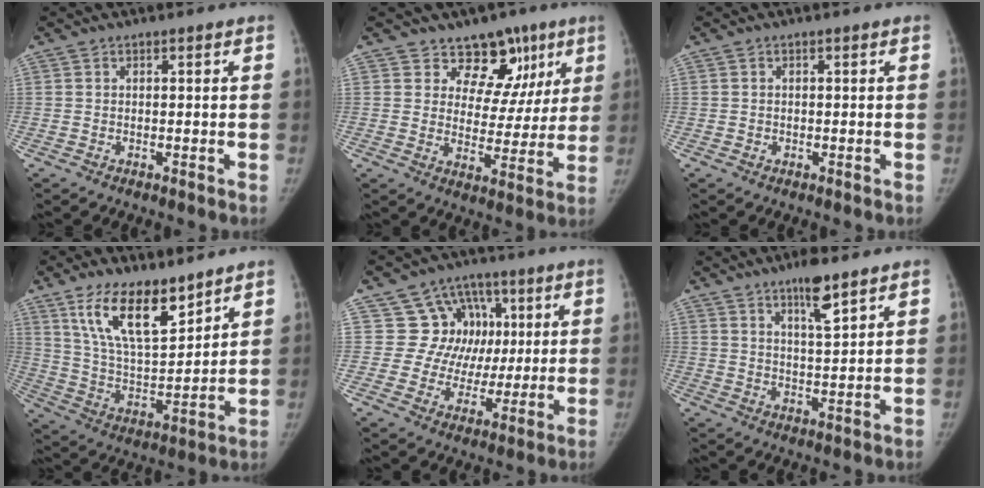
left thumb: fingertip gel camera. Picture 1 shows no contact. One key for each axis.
{"total": 12.0, "fx": 7.7, "fy": 8.5, "fz": 3.3, "tx": 0.016, "ty": -0.029, "tz": 0.098}
{"total": 0.7, "fx": -0.1, "fy": 0.7, "fz": 0.1, "tx": 0.001, "ty": 0.003, "tz": -0.002}
{"total": 15.1, "fx": 10.1, "fy": 5.7, "fz": 9.6, "tx": -0.142, "ty": -0.061, "tz": 0.199}
{"total": 12.5, "fx": 3.0, "fy": 11.4, "fz": 4.1, "tx": -0.005, "ty": 0.008, "tz": 0.052}
{"total": 6.8, "fx": 4.5, "fy": 1.3, "fz": 4.9, "tx": -0.077, "ty": -0.029, "tz": 0.079}